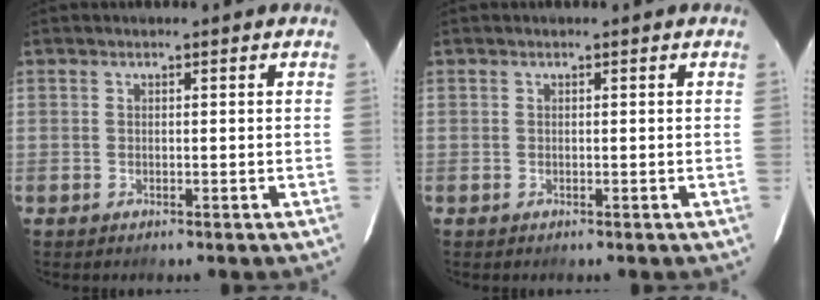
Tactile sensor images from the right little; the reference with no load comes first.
{"total": 0.0}